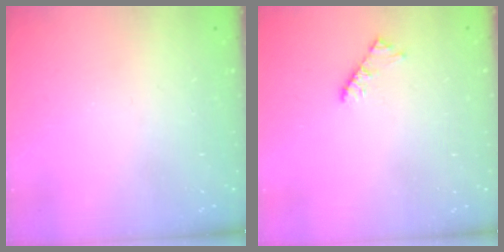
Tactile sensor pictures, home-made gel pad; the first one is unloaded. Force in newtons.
{"total": 3.3, "press": 3.2, "slide": 0.6}